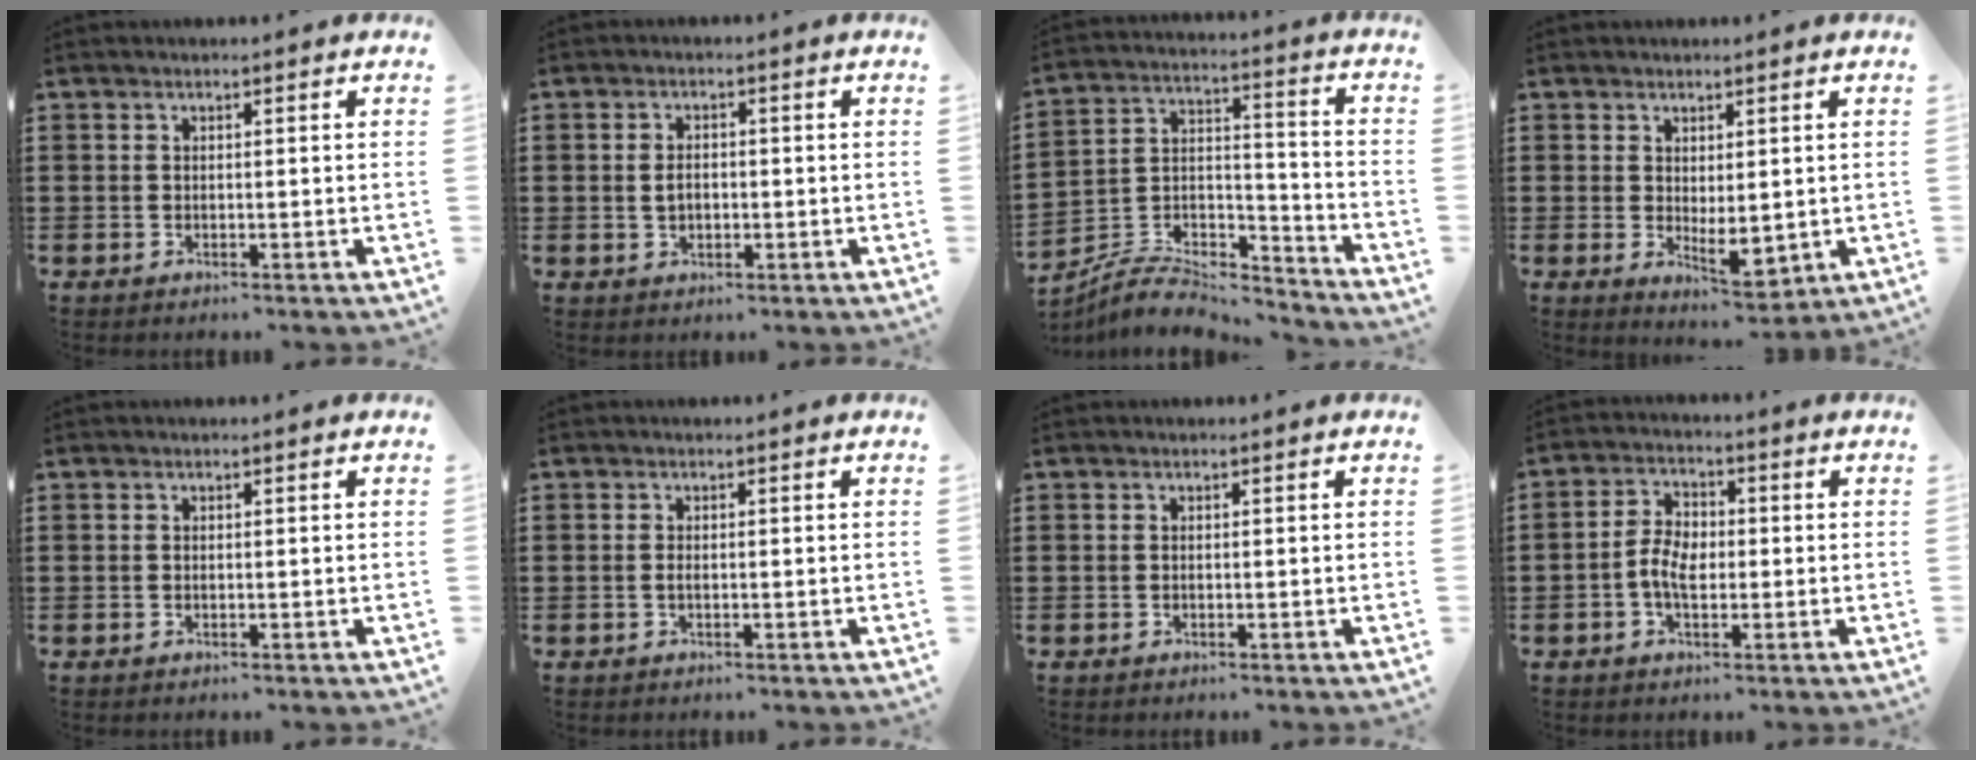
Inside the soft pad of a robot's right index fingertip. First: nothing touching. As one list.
[{"total": 2.4, "force": [-0.1, 1.6, 1.8], "torque": [-0.036, 0.007, -0.004]}, {"total": 7.2, "force": [-6.7, 2.1, 1.8], "torque": [-0.039, 0.011, -0.133]}, {"total": 3.8, "force": [0.4, 2.0, 3.2], "torque": [-0.051, 0.003, 0.008]}, {"total": 0.0}, {"total": 0.6, "force": [-0.2, 0.2, 0.6], "torque": [-0.013, -0.002, -0.002]}, {"total": 0.0}, {"total": 5.1, "force": [-0.9, 2.9, 4.0], "torque": [-0.094, 0.004, -0.023]}]